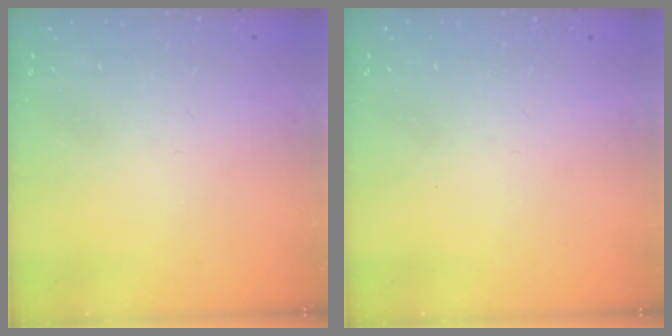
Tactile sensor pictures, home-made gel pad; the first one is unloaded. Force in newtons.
{"total": 0.0}